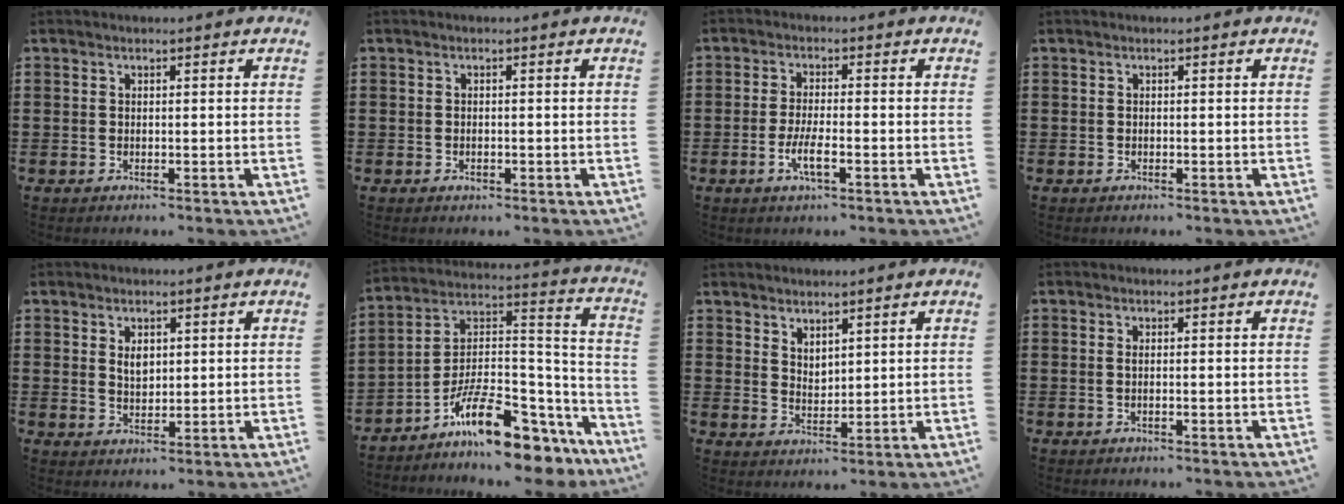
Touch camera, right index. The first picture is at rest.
{"total": 0.7, "force": [-0.3, 0.4, 0.5], "torque": [-0.012, -0.003, -0.006]}
{"total": 4.2, "force": [-1.7, 0.9, 3.8], "torque": [-0.076, -0.004, -0.034]}
{"total": 0.0}
{"total": 2.7, "force": [1.1, 1.7, 1.9], "torque": [-0.034, 0.002, 0.018]}
{"total": 12.9, "force": [-9.8, 3.7, 7.6], "torque": [-0.129, 0.028, -0.182]}
{"total": 2.6, "force": [2.5, 0.8, -0.1], "torque": [-0.004, -0.004, 0.049]}
{"total": 0.7, "force": [-0.1, 0.0, 0.7], "torque": [-0.012, -0.003, -0.001]}